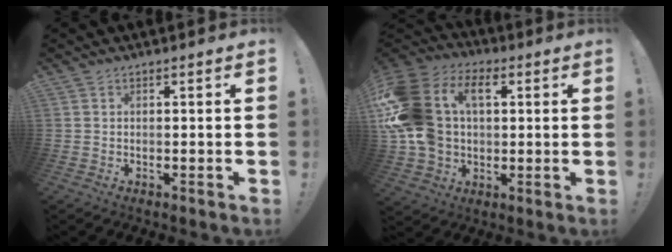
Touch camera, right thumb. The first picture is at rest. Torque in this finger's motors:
{"motor_torque": [1.77, 1.75, 2.54, -0.07, 0.57]}